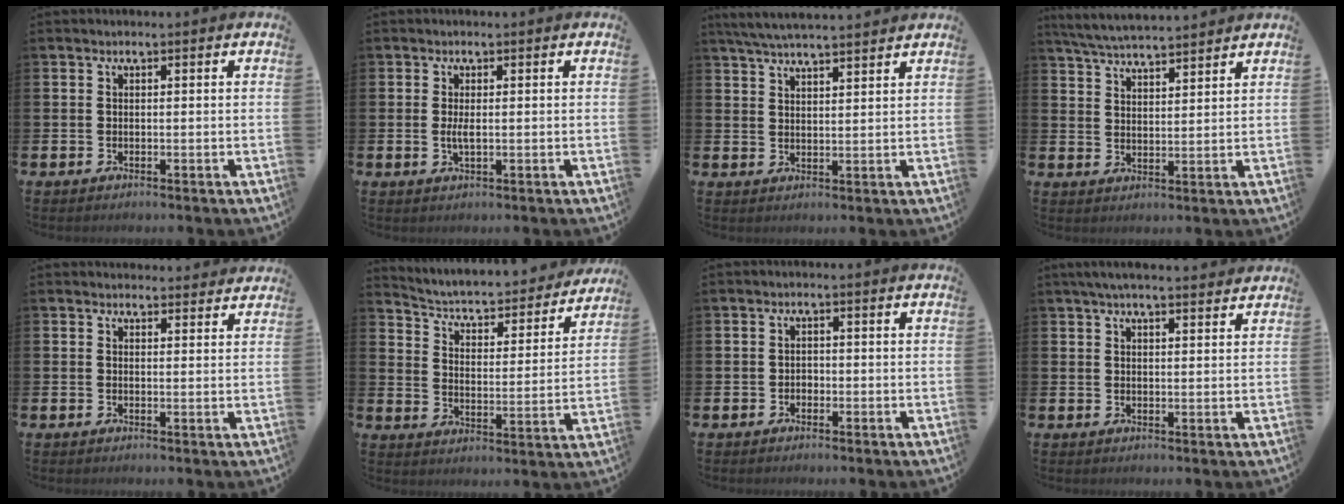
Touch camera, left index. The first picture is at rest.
{"total": 1.7, "force": [0.0, 0.5, 1.7], "torque": [-0.025, -0.002, -0.002]}
{"total": 5.0, "force": [4.8, 0.2, 1.2], "torque": [-0.045, -0.013, 0.090]}
{"total": 5.4, "force": [5.3, 0.1, 0.9], "torque": [-0.041, -0.026, 0.096]}
{"total": 2.1, "force": [2.1, 0.5, -0.1], "torque": [0.012, -0.013, 0.035]}
{"total": 4.6, "force": [4.2, 1.0, 1.4], "torque": [-0.057, -0.039, 0.063]}
{"total": 1.1, "force": [-0.6, 0.9, 0.2], "torque": [0.000, -0.001, -0.014]}
{"total": 3.7, "force": [3.4, 0.5, 1.5], "torque": [-0.036, -0.005, 0.062]}